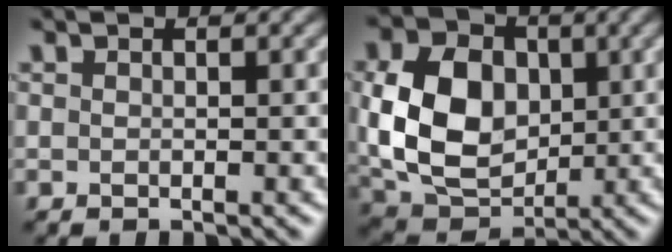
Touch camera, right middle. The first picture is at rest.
{"total": 9.4, "force": [0.6, 6.9, 6.3], "torque": [-0.139, -0.001, 0.006]}